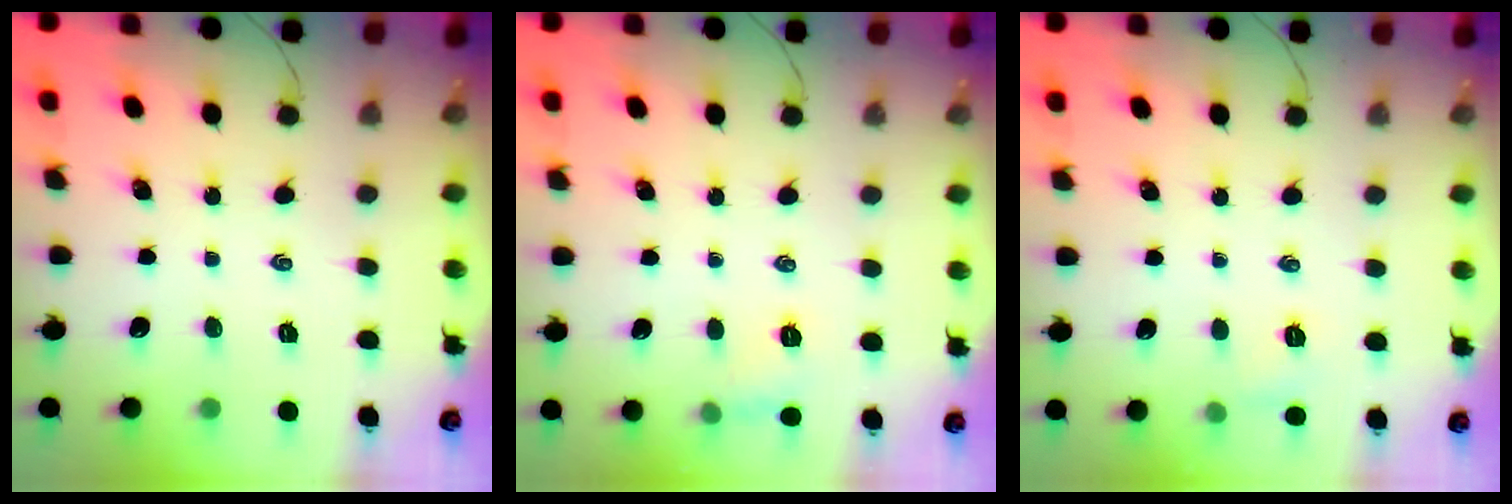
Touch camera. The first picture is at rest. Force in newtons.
{"total": 5.5, "press": 5.3, "slide": 1.1}
{"total": 4.6, "press": 4.5, "slide": 1.3}